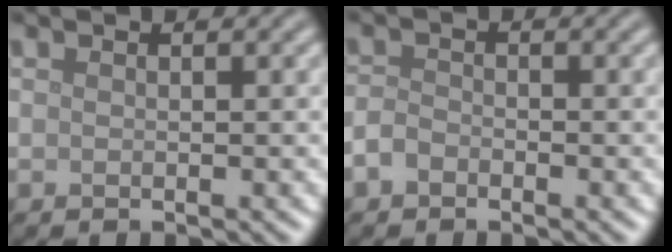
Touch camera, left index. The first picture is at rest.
{"total": 1.5, "force": [-1.0, 0.9, 0.7], "torque": [-0.012, 0.002, -0.023]}